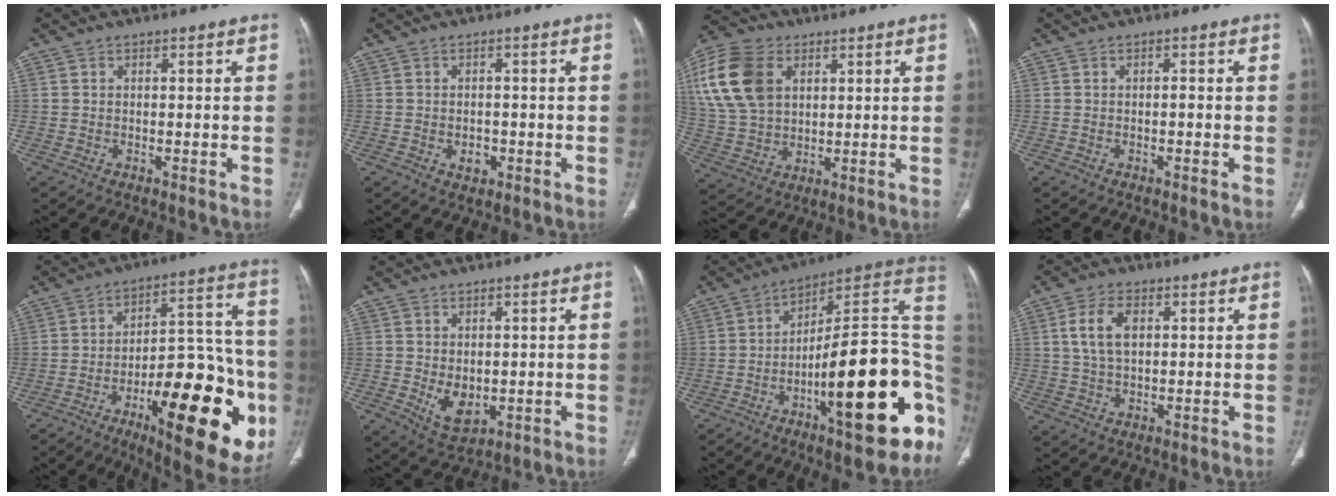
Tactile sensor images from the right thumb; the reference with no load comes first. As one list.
[{"total": 2.9, "force": [-0.9, 2.1, 1.7], "torque": [-0.013, 0.005, -0.007]}, {"total": 16.5, "force": [5.3, 11.4, 10.8], "torque": [-0.220, 0.000, 0.106]}, {"total": 0.9, "force": [-0.2, 0.3, 0.9], "torque": [-0.011, 0.002, -0.004]}, {"total": 29.0, "force": [-10.2, 10.7, 24.9], "torque": [-0.299, 0.046, -0.136]}, {"total": 6.1, "force": [-0.4, 3.9, 4.6], "torque": [-0.062, -0.014, 0.010]}, {"total": 27.7, "force": [-8.3, 8.5, 25.0], "torque": [-0.274, 0.048, -0.118]}, {"total": 6.6, "force": [1.6, 3.8, 5.2], "torque": [-0.104, 0.002, 0.030]}]